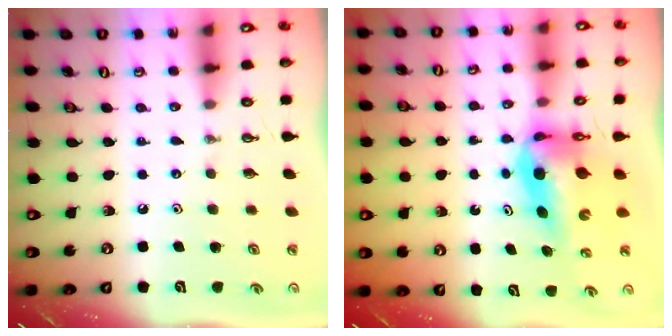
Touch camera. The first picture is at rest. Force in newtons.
{"total": 7.8, "press": 7.1, "slide": 3.3}